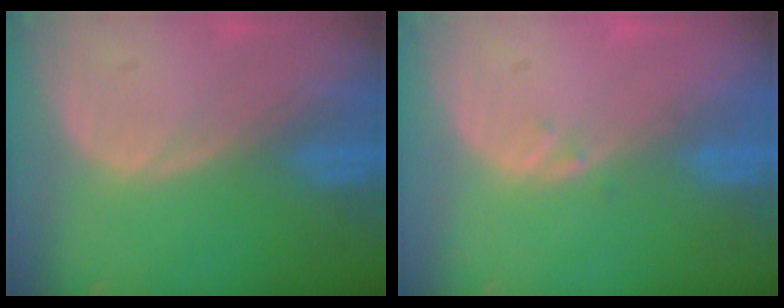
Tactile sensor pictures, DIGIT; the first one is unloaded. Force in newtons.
{"total": 0.7, "press": 0.6, "slide": 0.3}